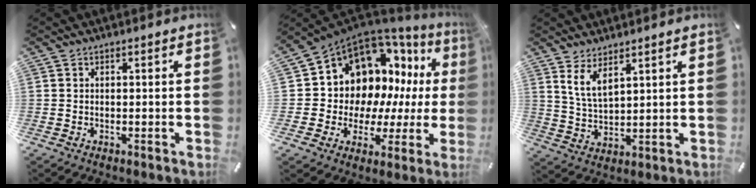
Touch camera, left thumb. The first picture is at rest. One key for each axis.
{"total": 12.2, "fx": 6.8, "fy": 9.4, "fz": 3.9, "tx": -0.070, "ty": -0.084, "tz": 0.134}
{"total": 6.6, "fx": 4.5, "fy": 2.4, "fz": 4.1, "tx": -0.099, "ty": -0.019, "tz": 0.083}